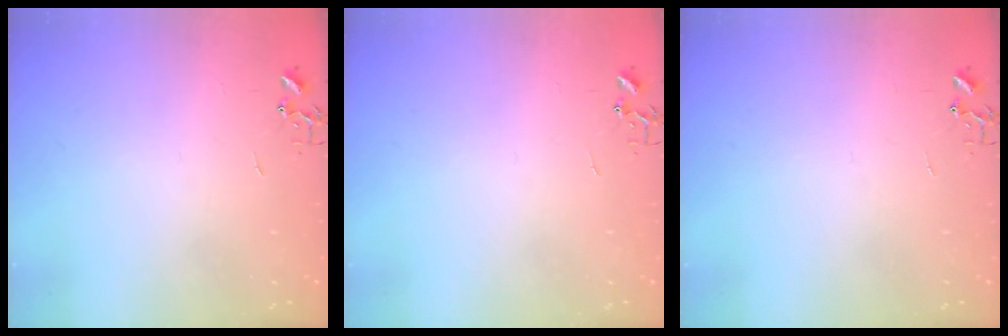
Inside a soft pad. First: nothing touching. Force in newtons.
{"total": 0.0}
{"total": 0.0}